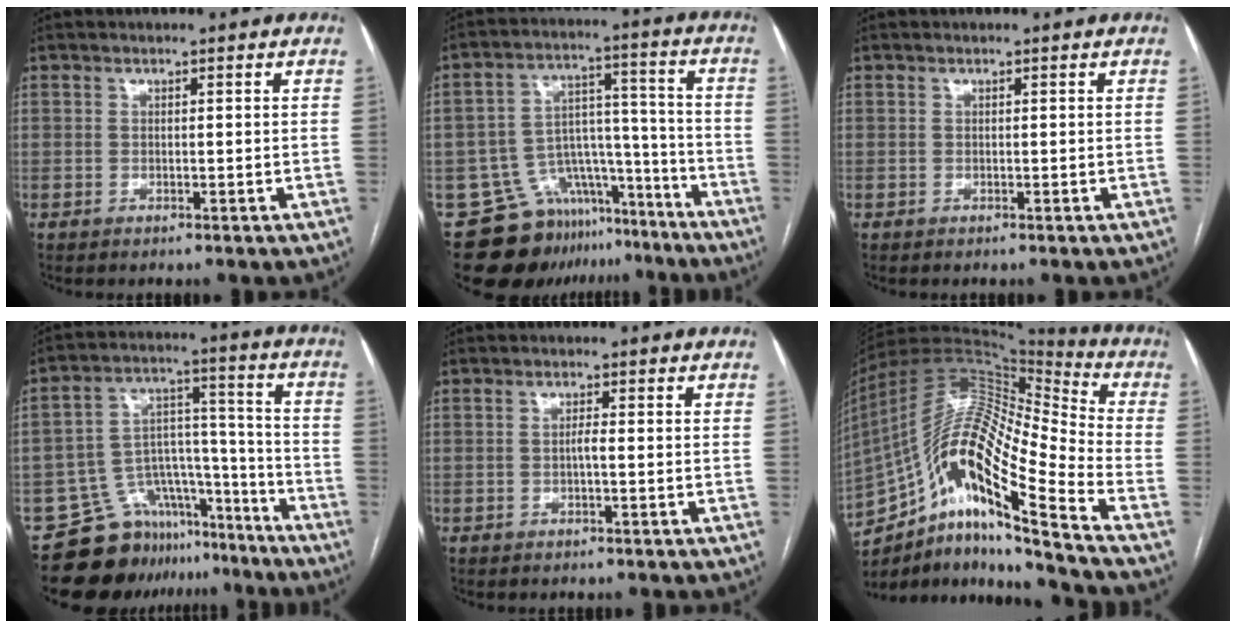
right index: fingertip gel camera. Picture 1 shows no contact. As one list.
[{"total": 14.8, "force": [-12.0, 8.2, 2.9], "torque": [-0.037, 0.074, -0.176]}, {"total": 0.0}, {"total": 13.9, "force": [-11.7, 7.3, 1.7], "torque": [-0.017, 0.081, -0.180]}, {"total": 1.2, "force": [-0.2, 0.1, 1.1], "torque": [-0.019, 0.001, -0.004]}, {"total": 20.6, "force": [-11.6, 2.1, 16.9], "torque": [-0.336, 0.016, -0.207]}]